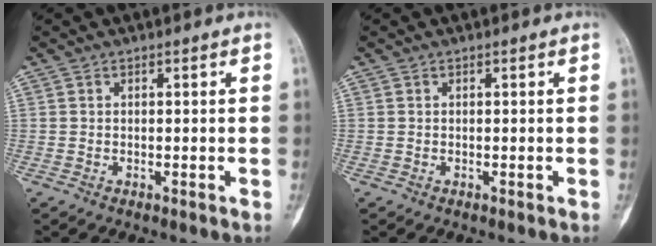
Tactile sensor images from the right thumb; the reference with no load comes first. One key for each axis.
{"total": 0.0}